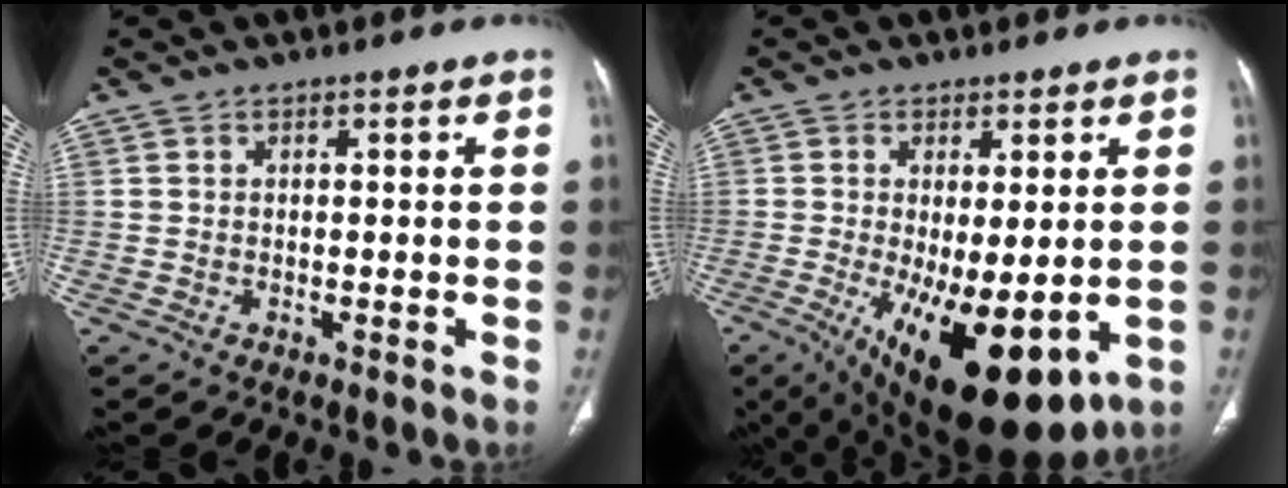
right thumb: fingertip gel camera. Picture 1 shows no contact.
{"total": 17.1, "force": [-4.9, 6.7, 15.0], "torque": [-0.223, -0.026, -0.051]}